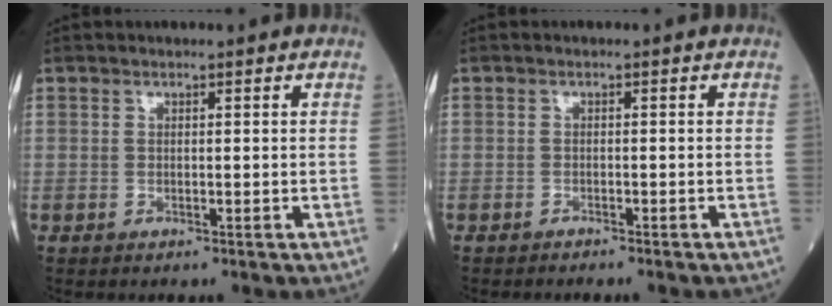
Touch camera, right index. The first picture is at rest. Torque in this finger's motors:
{"motor_torque": [-0.09, 0.11, -0.05, -0.05]}